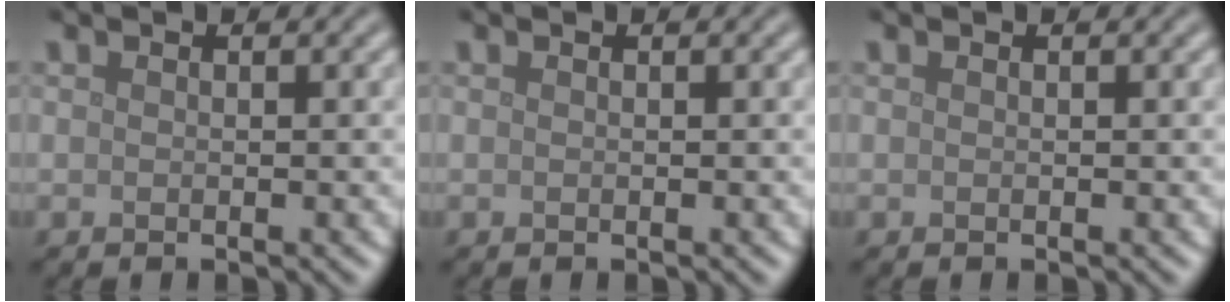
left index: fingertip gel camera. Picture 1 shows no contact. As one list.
[{"total": 0.0}, {"total": 0.0}]